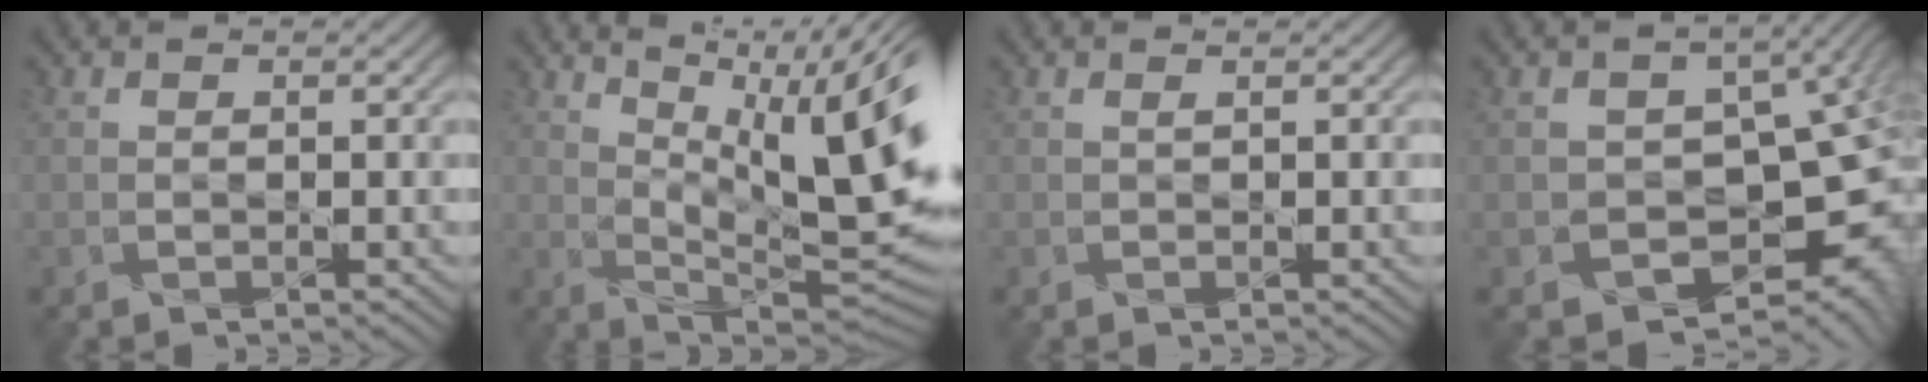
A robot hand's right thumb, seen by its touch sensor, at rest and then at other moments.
{"total": 16.5, "force": [5.1, 6.2, 14.4], "torque": [-0.190, 0.012, 0.083]}
{"total": 0.0}
{"total": 11.2, "force": [-3.0, 7.9, 7.3], "torque": [-0.066, -0.039, -0.028]}